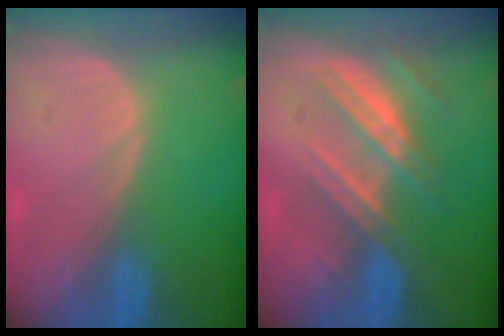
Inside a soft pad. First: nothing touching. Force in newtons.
{"total": 7.4, "press": 6.8, "slide": 2.8}